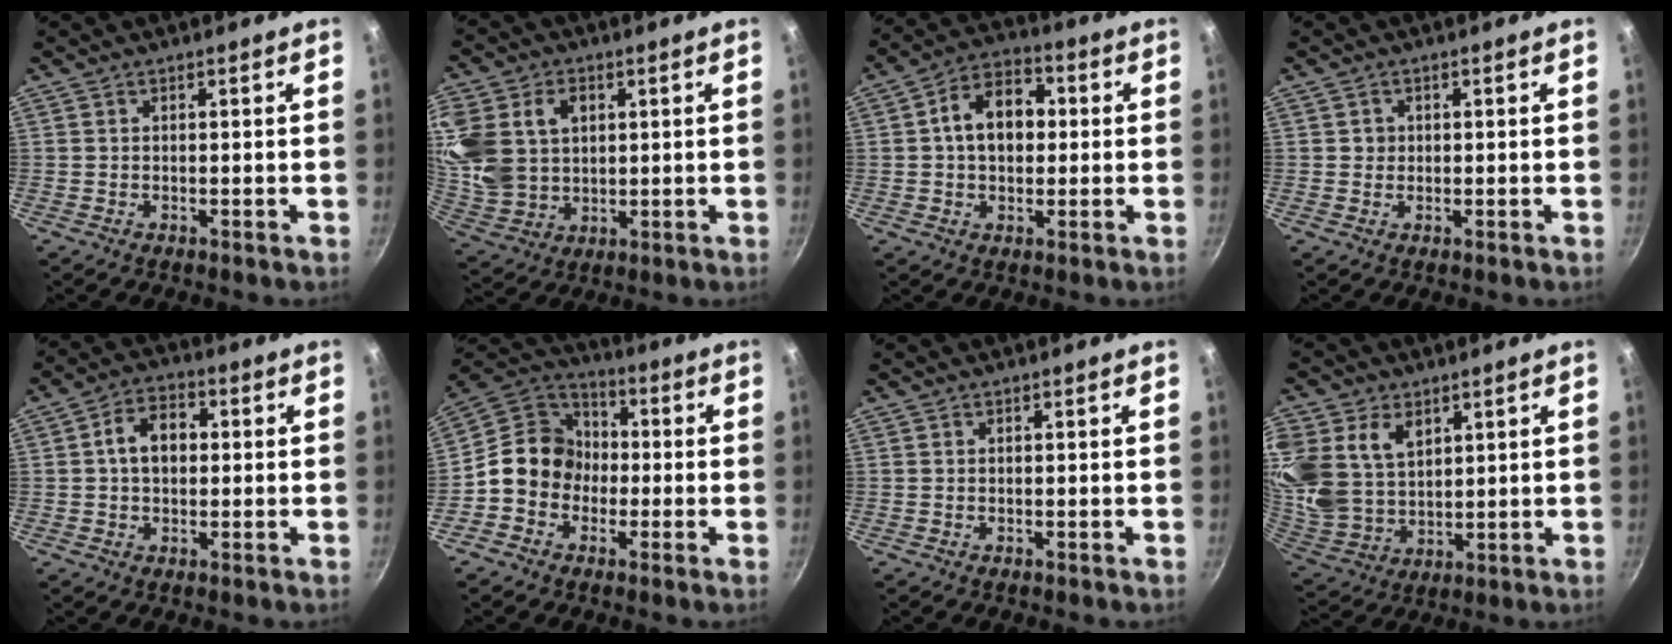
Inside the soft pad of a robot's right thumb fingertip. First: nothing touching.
{"total": 18.8, "force": [4.7, 14.2, 11.3], "torque": [-0.246, 0.002, 0.099]}
{"total": 11.1, "force": [1.1, 7.9, 7.7], "torque": [-0.087, 0.024, 0.002]}
{"total": 1.5, "force": [0.2, 1.4, 0.3], "torque": [0.005, 0.002, 0.001]}
{"total": 7.7, "force": [0.7, 5.5, 5.3], "torque": [-0.064, 0.019, 0.001]}
{"total": 11.9, "force": [-2.0, 10.5, 5.2], "torque": [-0.037, 0.041, -0.058]}
{"total": 0.0}
{"total": 20.1, "force": [7.4, 14.5, 11.7], "torque": [-0.271, -0.004, 0.158]}